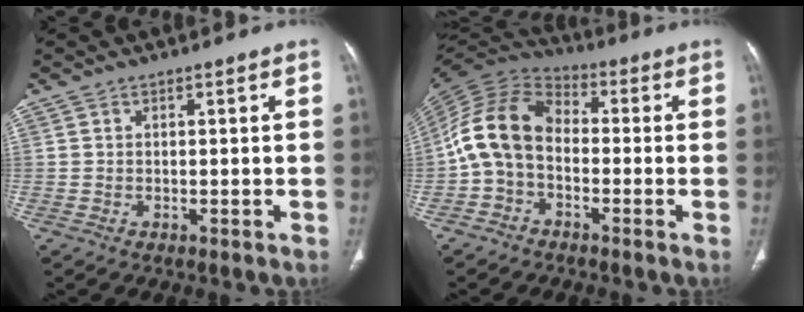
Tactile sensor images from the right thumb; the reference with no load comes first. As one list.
[{"total": 12.0, "force": [-1.9, 8.4, 8.4], "torque": [-0.157, 0.042, -0.053]}]